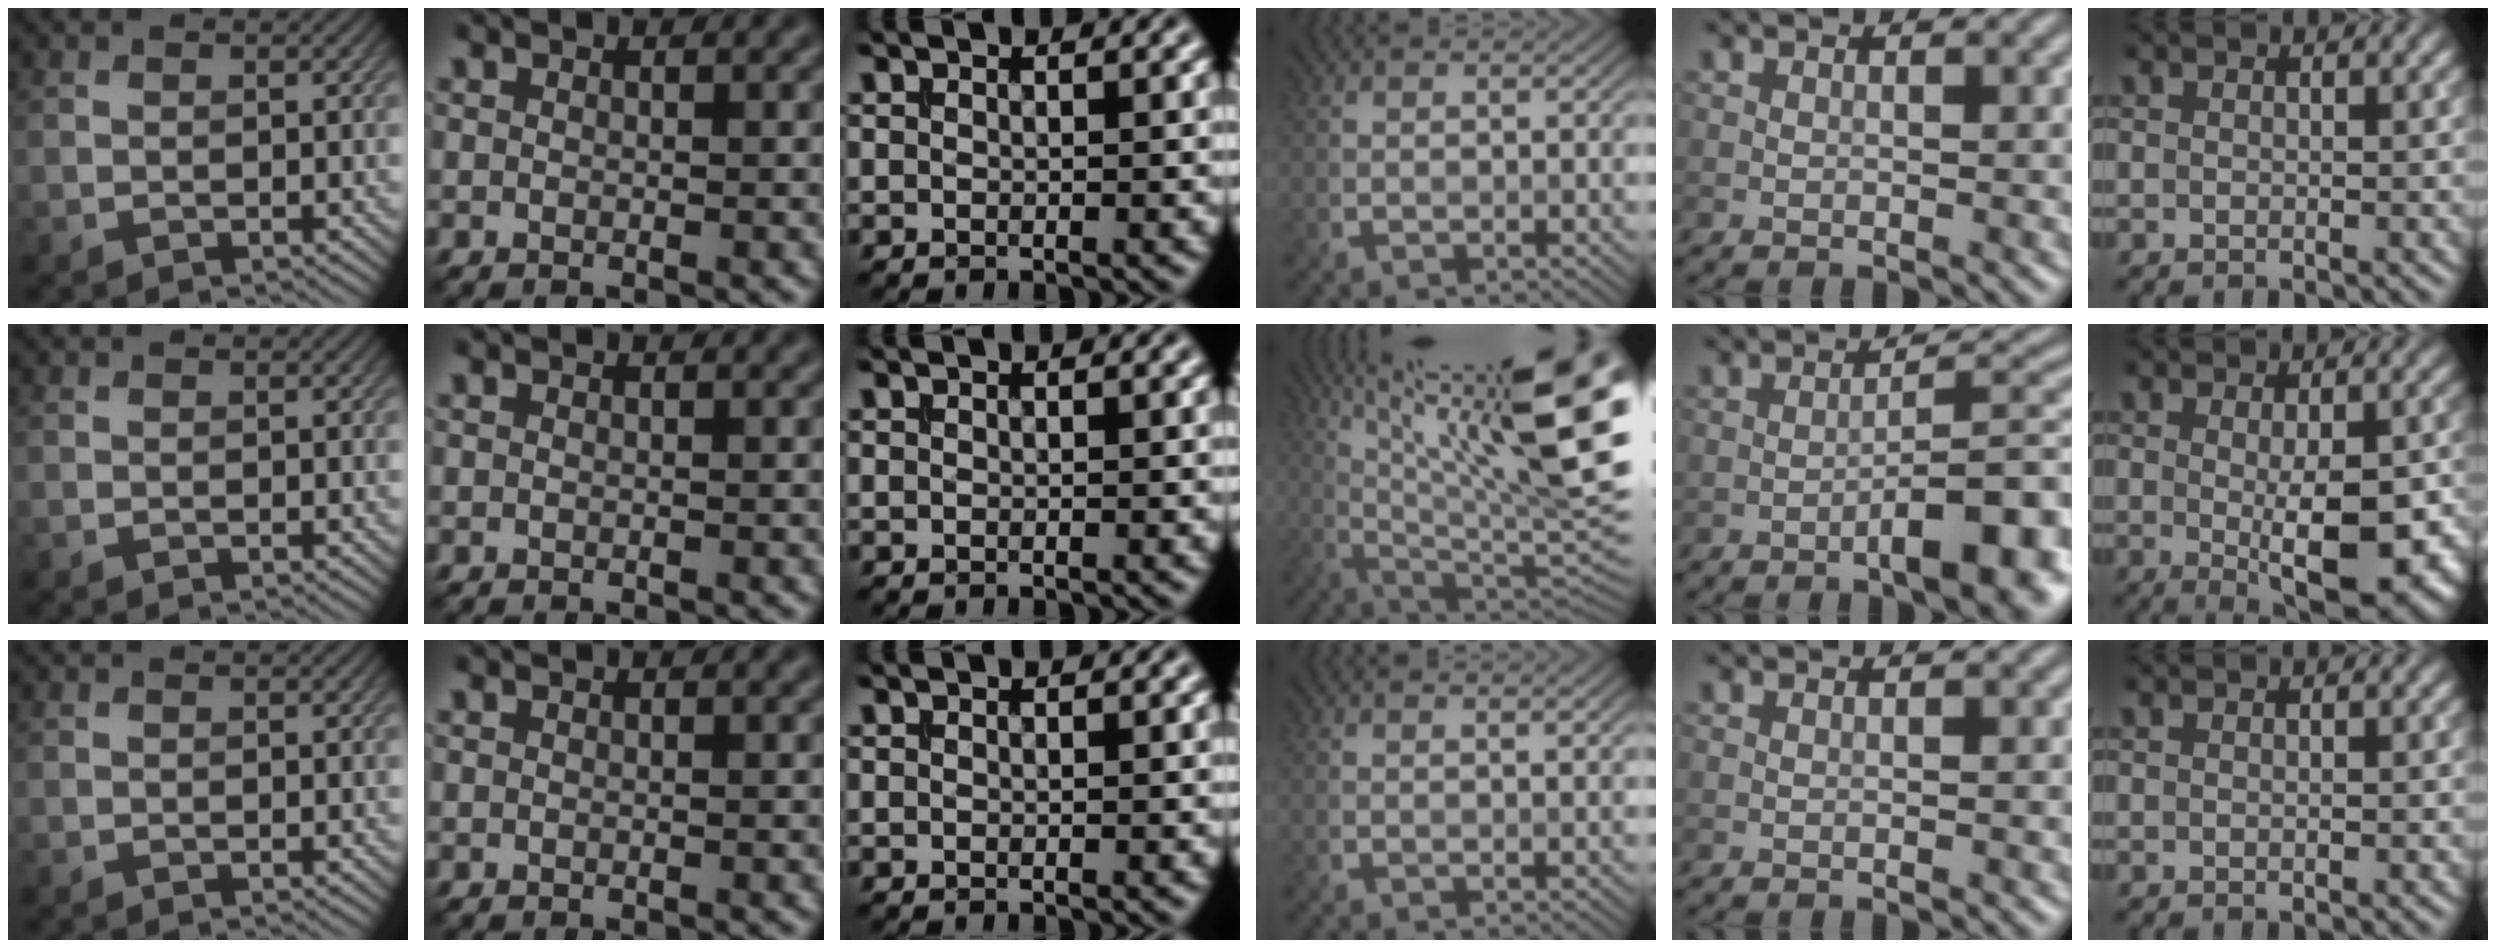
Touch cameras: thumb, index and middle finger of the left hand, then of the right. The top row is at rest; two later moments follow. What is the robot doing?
{"motion": "insert", "object": "bucket"}